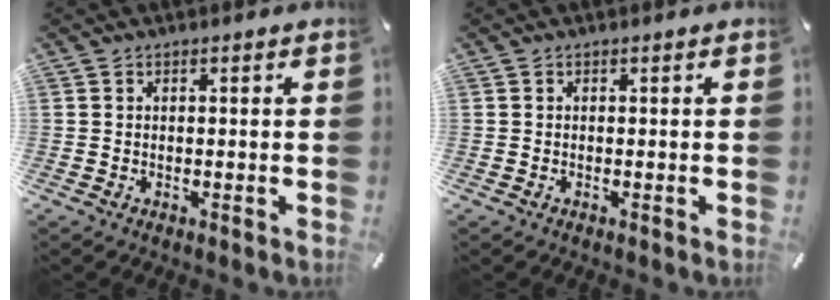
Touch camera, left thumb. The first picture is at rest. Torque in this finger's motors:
{"motor_torque": [-0.02, -0.02, 0.00, 0.00, 0.00]}